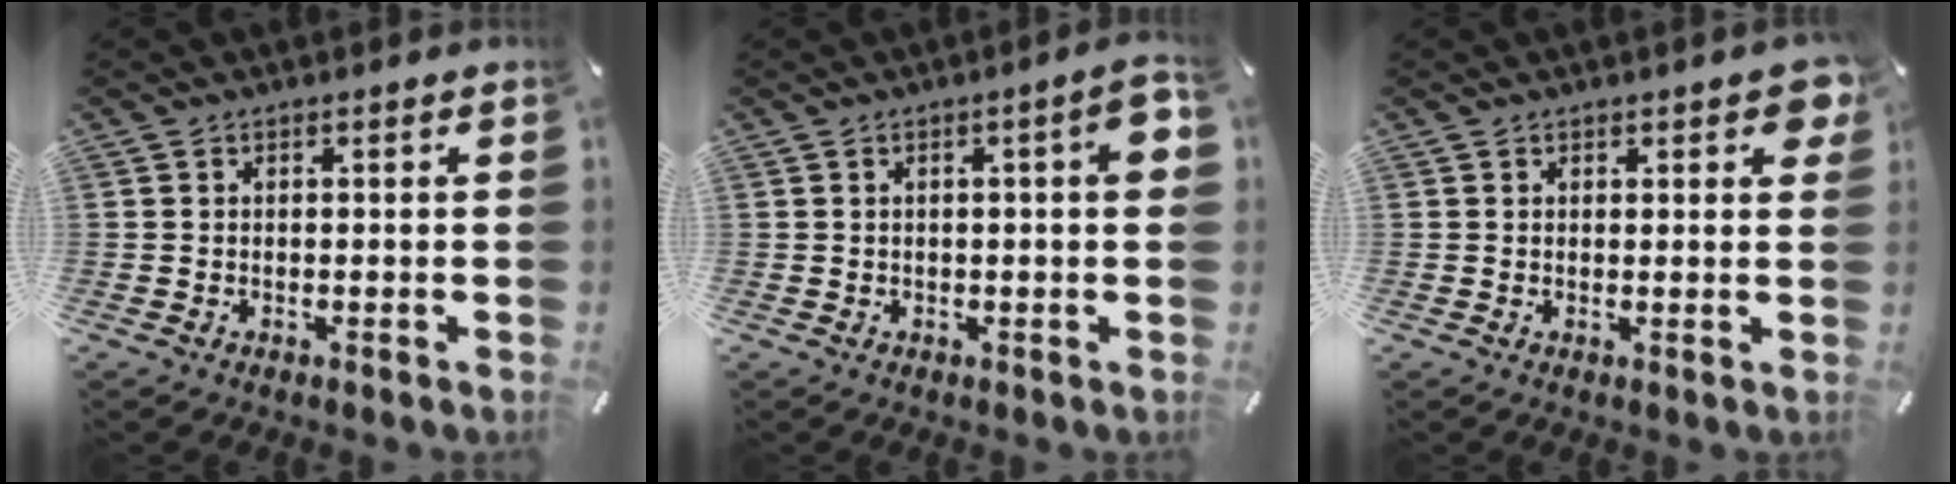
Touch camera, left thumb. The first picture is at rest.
{"total": 6.2, "force": [0.9, 1.3, 6.0], "torque": [-0.084, -0.005, 0.011]}
{"total": 3.0, "force": [1.8, 1.4, 2.0], "torque": [-0.019, -0.003, 0.027]}